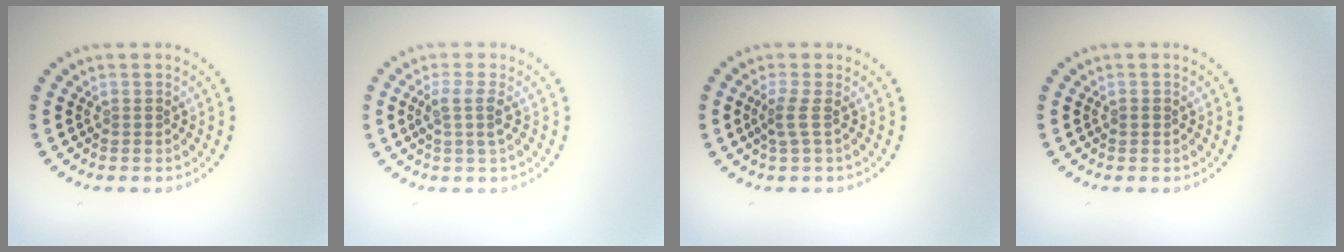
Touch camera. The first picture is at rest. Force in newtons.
{"total": 1.9, "press": 1.5, "slide": 1.1}
{"total": 1.7, "press": 1.1, "slide": 1.3}
{"total": 0.7, "press": 0.7, "slide": 0.1}